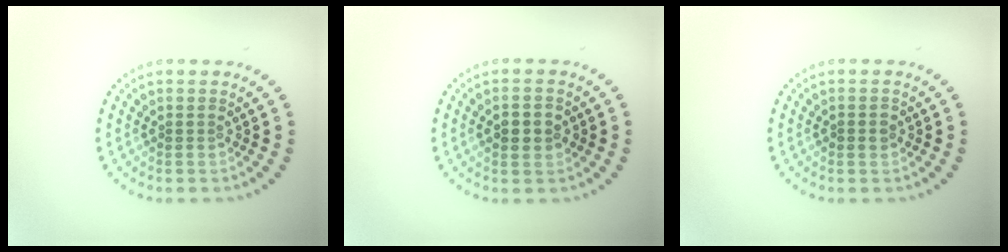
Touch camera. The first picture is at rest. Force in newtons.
{"total": 2.4, "press": 2.4, "slide": 0.2}
{"total": 1.0, "press": 1.0, "slide": 0.1}